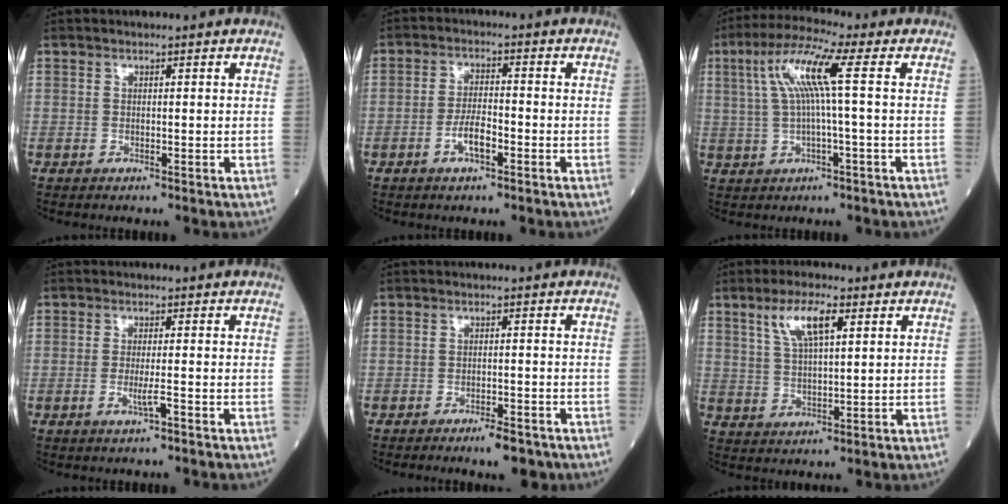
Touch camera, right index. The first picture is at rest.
{"total": 4.3, "force": [-2.0, 1.2, 3.6], "torque": [-0.069, 0.005, -0.038]}
{"total": 8.6, "force": [1.7, -0.3, 8.4], "torque": [-0.173, 0.025, 0.034]}
{"total": 2.4, "force": [-1.1, -0.1, 2.1], "torque": [-0.043, -0.004, -0.020]}
{"total": 4.0, "force": [-3.0, 0.9, 2.6], "torque": [-0.039, -0.002, -0.041]}
{"total": 7.1, "force": [3.4, 1.7, 5.9], "torque": [-0.122, 0.009, 0.067]}